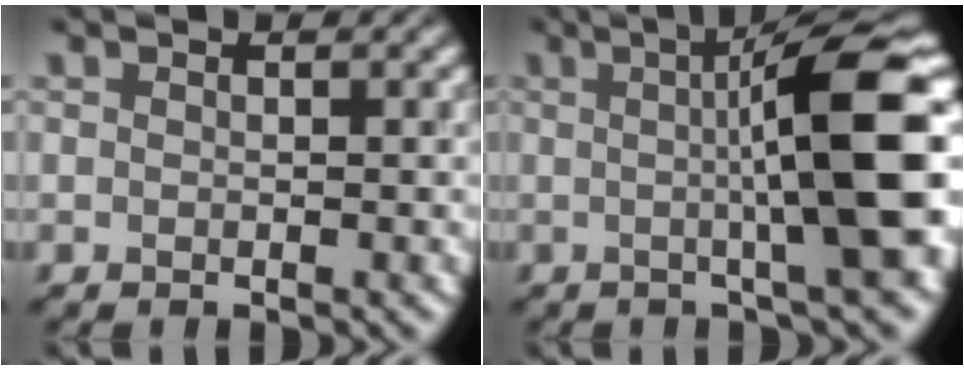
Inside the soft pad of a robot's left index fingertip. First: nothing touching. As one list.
[{"total": 12.3, "force": [0.8, 2.3, 12.0], "torque": [-0.137, 0.015, 0.009]}]